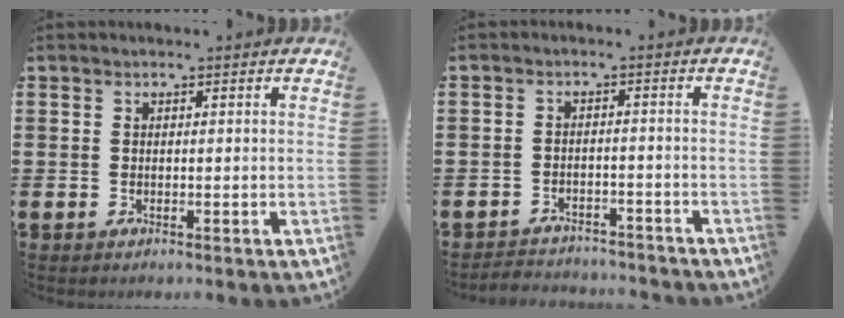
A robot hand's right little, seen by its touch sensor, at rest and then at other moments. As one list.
[{"total": 2.4, "force": [-2.4, 0.2, -0.3], "torque": [-0.003, 0.002, -0.054]}]